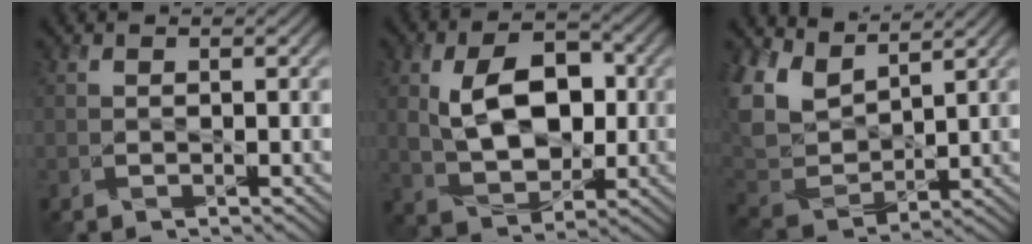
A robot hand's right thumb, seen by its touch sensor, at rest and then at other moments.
{"total": 9.8, "force": [0.6, 6.2, 7.5], "torque": [-0.149, 0.002, 0.009]}
{"total": 8.7, "force": [5.8, 4.4, 4.8], "torque": [-0.131, 0.007, 0.112]}